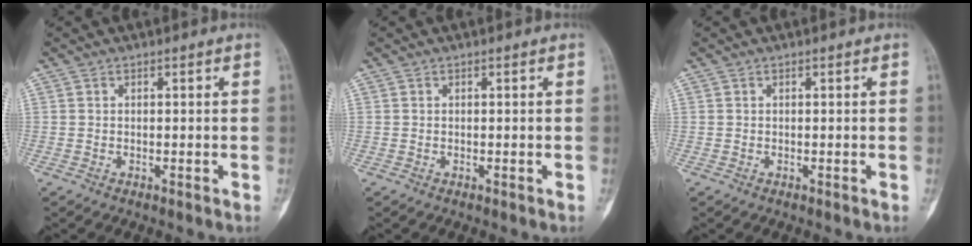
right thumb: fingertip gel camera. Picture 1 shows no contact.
{"total": 0.0}
{"total": 0.0}